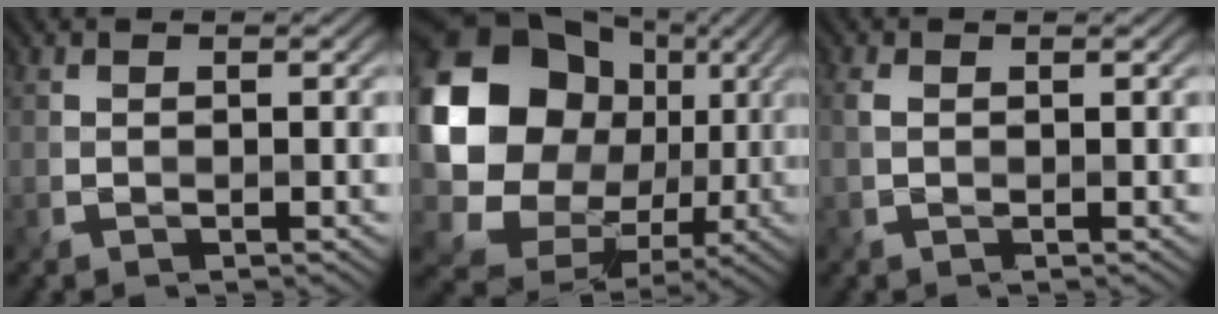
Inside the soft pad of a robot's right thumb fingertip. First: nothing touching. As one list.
[{"total": 18.2, "force": [2.5, 15.5, 9.2], "torque": [-0.220, -0.007, 0.045]}, {"total": 1.1, "force": [0.2, 0.7, 0.9], "torque": [-0.028, 0.000, 0.006]}]